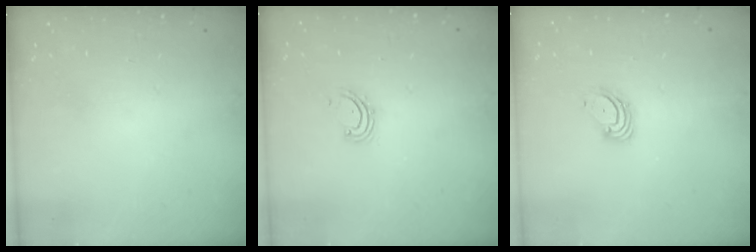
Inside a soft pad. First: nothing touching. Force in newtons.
{"total": 2.7, "press": 2.6, "slide": 0.5}
{"total": 3.6, "press": 3.6, "slide": 0.3}